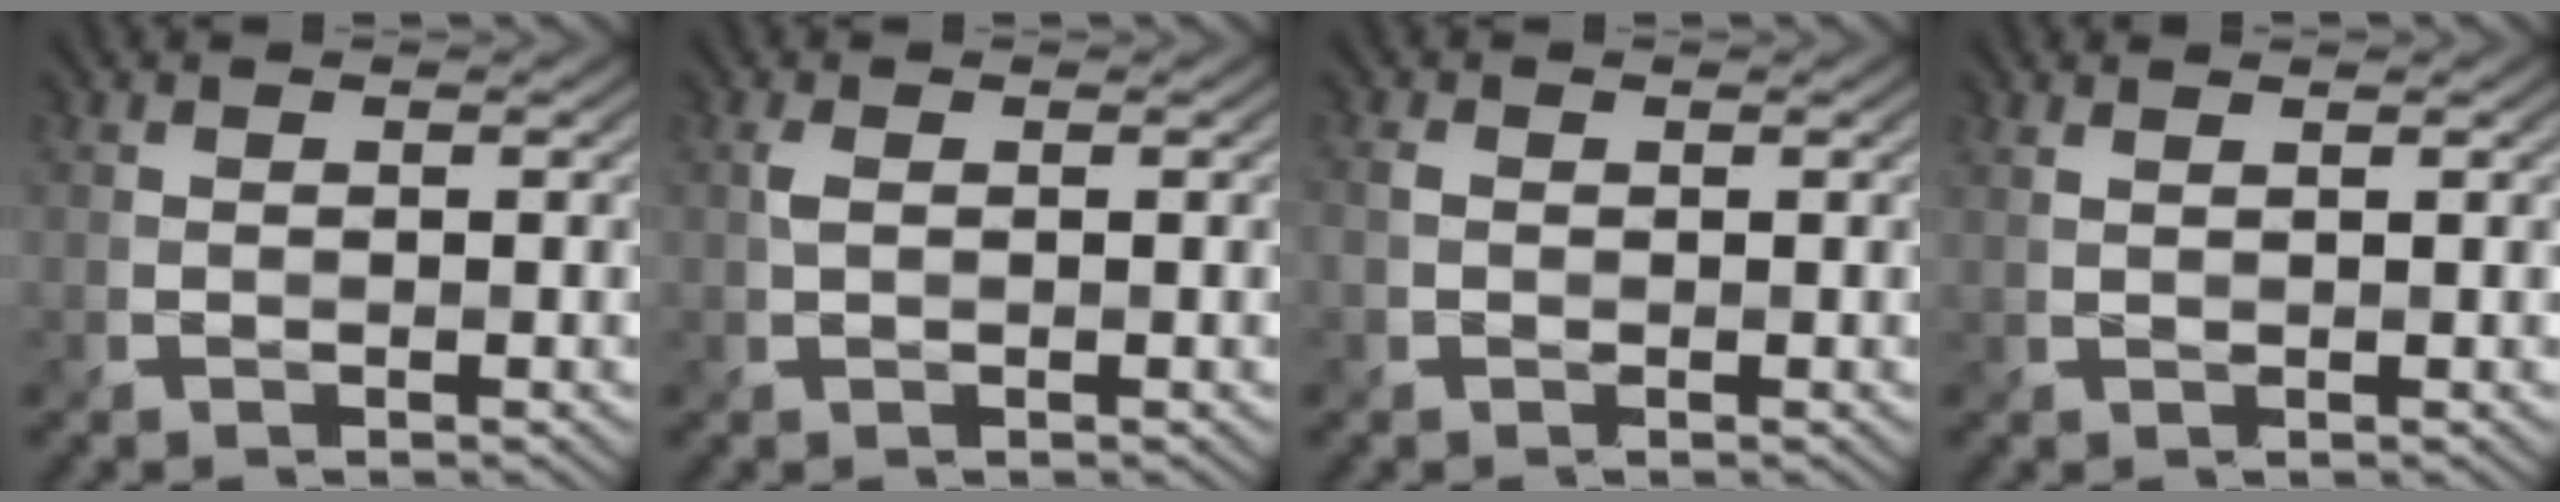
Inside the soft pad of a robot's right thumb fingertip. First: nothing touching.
{"total": 1.1, "force": [0.1, 0.5, 0.9], "torque": [-0.029, 0.001, 0.004]}
{"total": 1.6, "force": [-0.1, 1.3, 1.0], "torque": [-0.033, -0.004, -0.001]}
{"total": 1.4, "force": [1.1, 0.4, 0.8], "torque": [-0.013, -0.003, 0.013]}